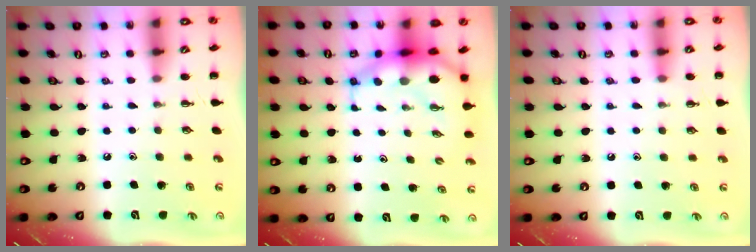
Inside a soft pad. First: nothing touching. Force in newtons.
{"total": 7.5, "press": 7.2, "slide": 1.9}
{"total": 6.9, "press": 6.6, "slide": 2.0}